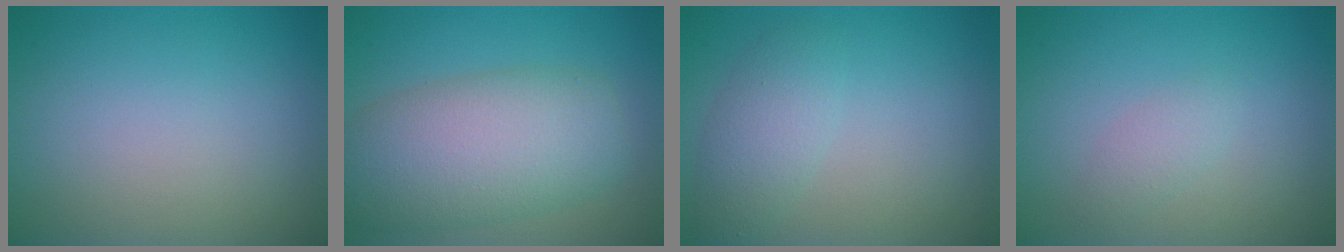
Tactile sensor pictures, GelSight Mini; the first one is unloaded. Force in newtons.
{"total": 8.5, "press": 8.5, "slide": 0.2}
{"total": 2.6, "press": 2.6, "slide": 0.2}
{"total": 1.3, "press": 1.3, "slide": 0.1}